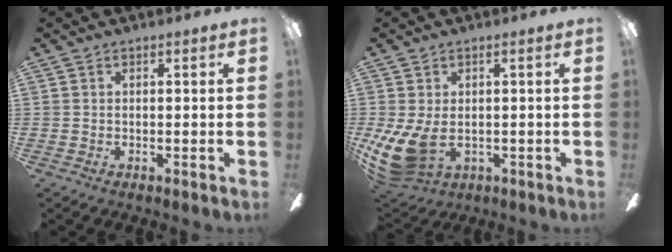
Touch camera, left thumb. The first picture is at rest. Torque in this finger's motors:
{"motor_torque": [-0.71, 1.36, 0.97, 0.14, 0.18]}